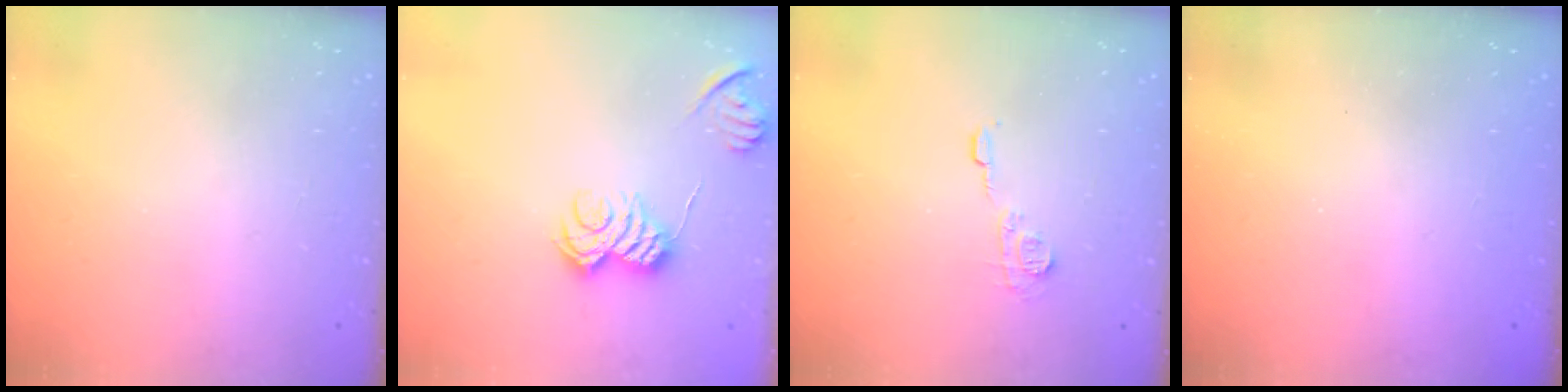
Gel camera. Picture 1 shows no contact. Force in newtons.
{"total": 8.5, "press": 8.5, "slide": 0.6}
{"total": 6.2, "press": 6.2, "slide": 0.2}
{"total": 2.3, "press": 2.2, "slide": 0.7}